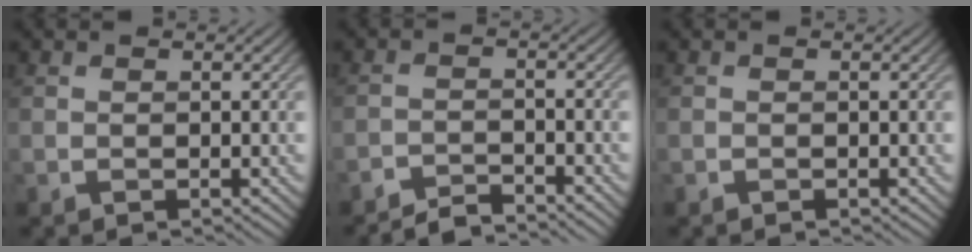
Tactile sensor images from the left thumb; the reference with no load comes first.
{"total": 3.9, "force": [-3.7, 0.4, 1.0], "torque": [-0.013, 0.006, -0.072]}
{"total": 0.0}